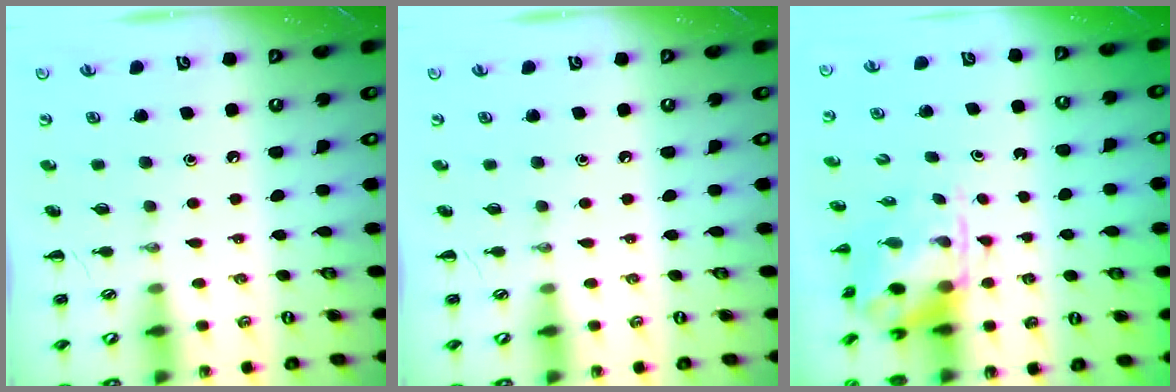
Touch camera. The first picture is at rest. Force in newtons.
{"total": 0.0}
{"total": 4.1, "press": 4.0, "slide": 0.6}